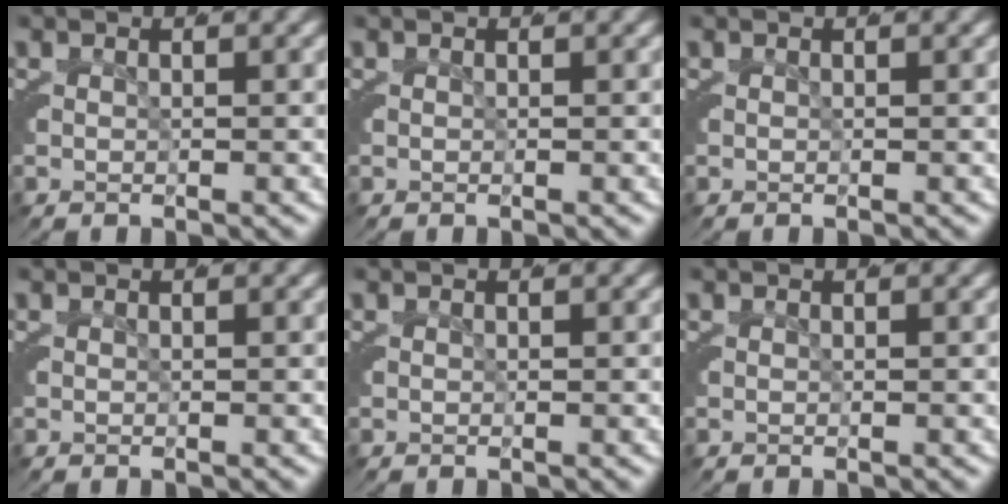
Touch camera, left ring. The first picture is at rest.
{"total": 0.0}
{"total": 0.0}
{"total": 0.0}
{"total": 0.0}
{"total": 0.0}